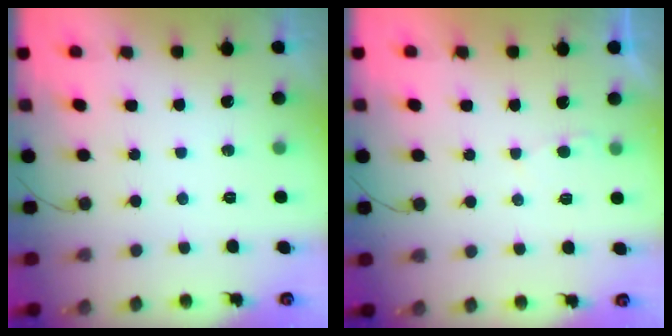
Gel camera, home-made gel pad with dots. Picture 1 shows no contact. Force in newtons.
{"total": 2.2, "press": 2.2, "slide": 0.2}